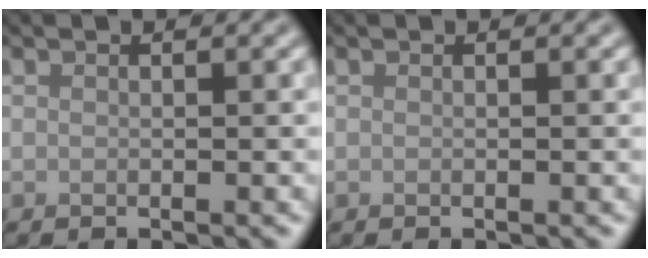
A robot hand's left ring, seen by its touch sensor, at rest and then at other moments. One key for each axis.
{"total": 0.0}